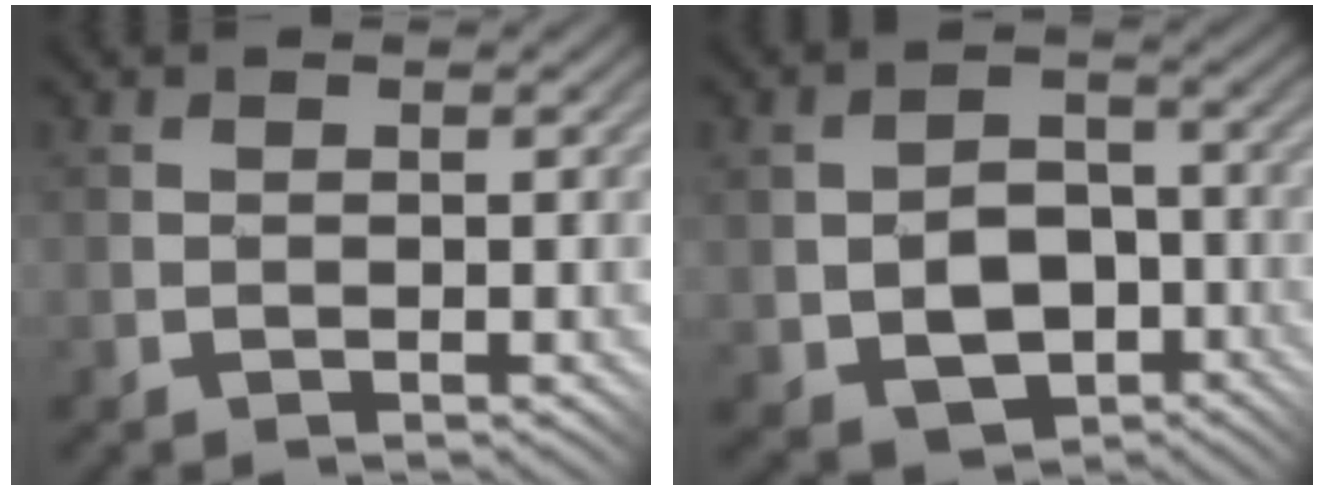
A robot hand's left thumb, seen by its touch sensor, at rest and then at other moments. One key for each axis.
{"total": 8.1, "fx": -2.2, "fy": 5.9, "fz": 5.1, "tx": -0.112, "ty": -0.019, "tz": -0.040}